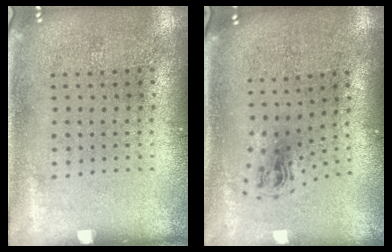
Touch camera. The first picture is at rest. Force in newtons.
{"total": 0.9, "press": 0.4, "slide": 0.8}